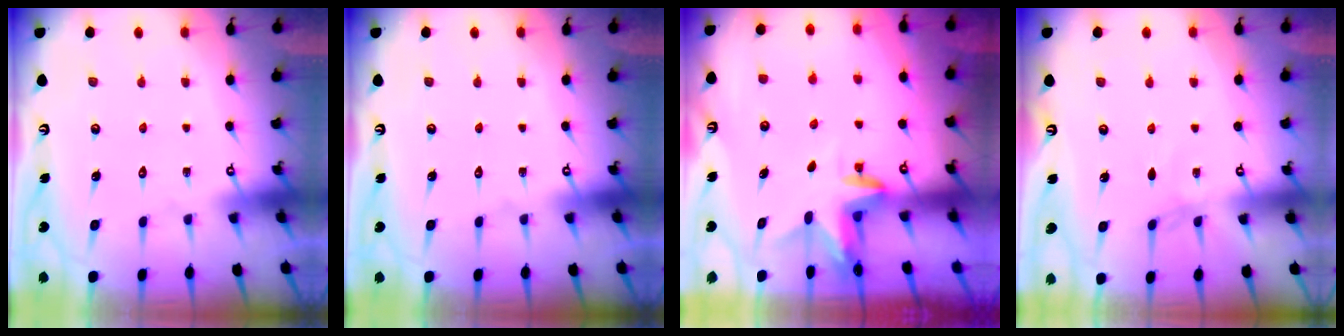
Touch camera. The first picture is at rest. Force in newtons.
{"total": 0.0}
{"total": 3.3, "press": 3.3, "slide": 0.3}
{"total": 2.2, "press": 2.1, "slide": 0.4}